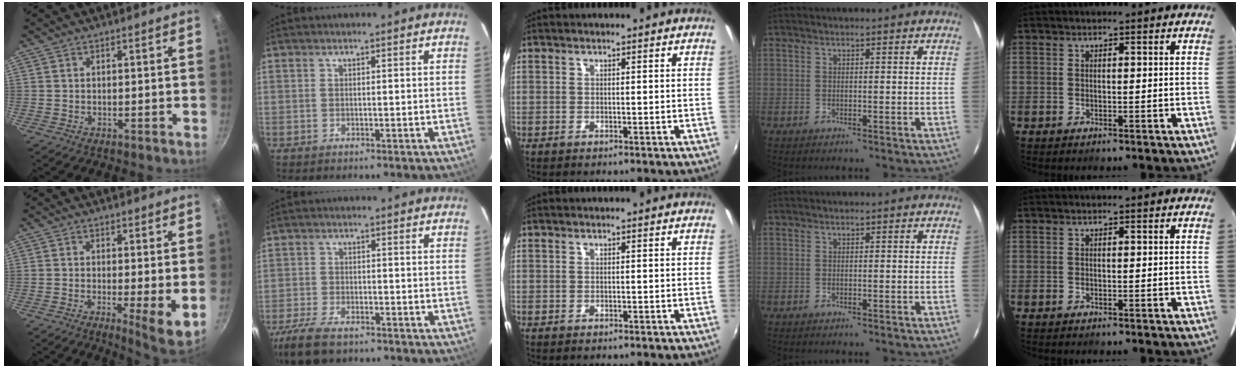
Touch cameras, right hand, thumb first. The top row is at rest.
{"thumb": {"total": 7.4, "force": [-0.8, 1.5, 7.2], "torque": [-0.100, -0.021, -0.009]}, "index": {"total": 9.9, "force": [-7.4, 3.8, 5.3], "torque": [-0.144, -0.026, -0.139]}}